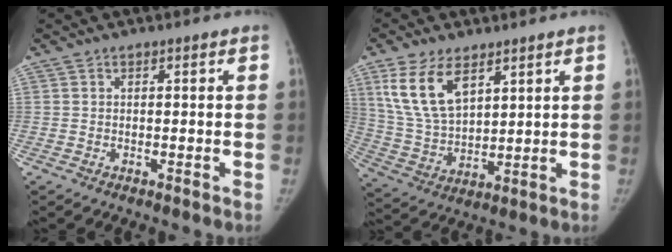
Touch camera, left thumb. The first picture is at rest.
{"total": 12.9, "force": [6.7, 6.7, 8.8], "torque": [-0.160, -0.025, 0.145]}